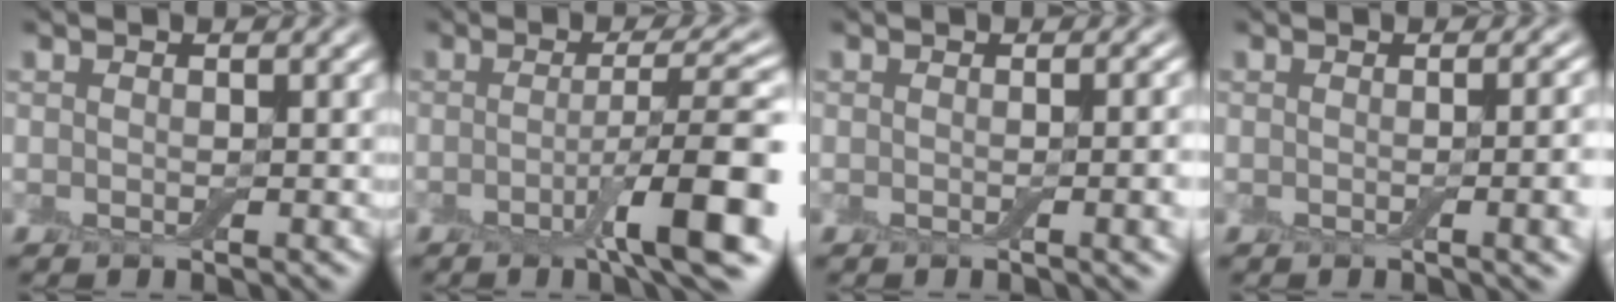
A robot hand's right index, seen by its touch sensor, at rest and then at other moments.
{"total": 8.2, "force": [-2.1, 1.3, 7.8], "torque": [-0.109, 0.003, -0.040]}
{"total": 3.5, "force": [-0.4, 1.2, 3.3], "torque": [-0.023, 0.004, -0.006]}
{"total": 4.8, "force": [-0.5, 1.8, 4.4], "torque": [-0.031, 0.002, -0.007]}